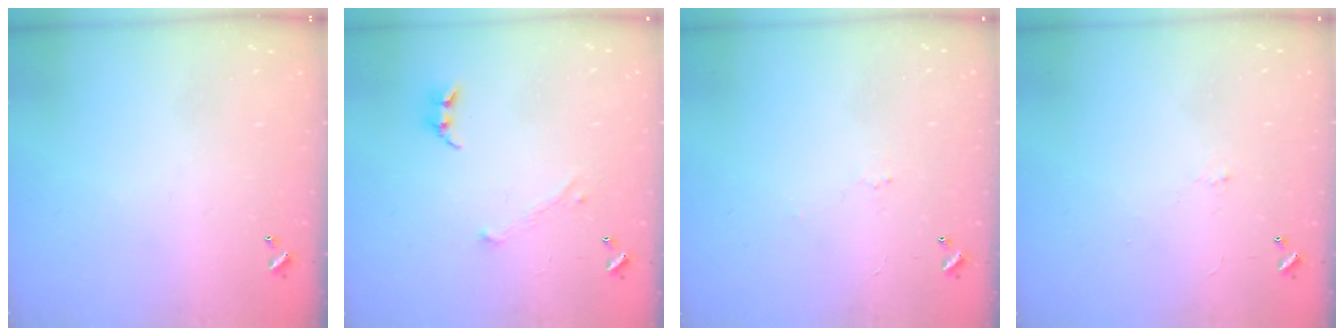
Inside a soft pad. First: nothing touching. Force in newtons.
{"total": 1.7, "press": 1.6, "slide": 0.5}
{"total": 1.9, "press": 1.8, "slide": 0.6}
{"total": 0.7, "press": 0.4, "slide": 0.6}